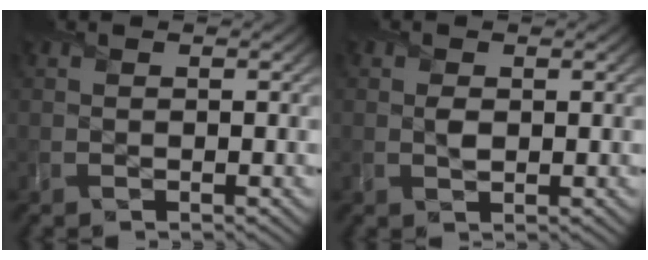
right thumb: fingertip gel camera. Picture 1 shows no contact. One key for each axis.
{"total": 1.4, "fx": 0.2, "fy": 1.0, "fz": 1.0, "tx": -0.022, "ty": -0.003, "tz": 0.002}